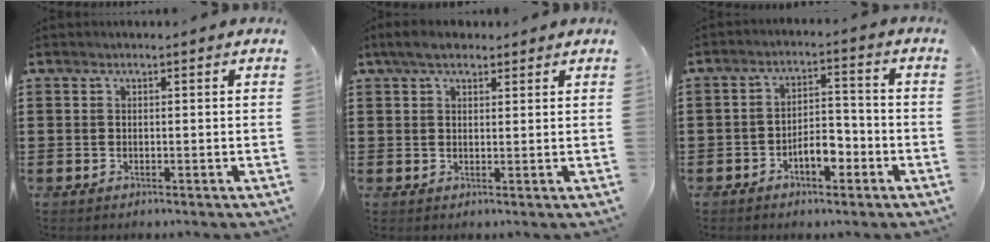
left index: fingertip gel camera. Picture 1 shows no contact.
{"total": 3.9, "force": [2.9, 1.6, 2.1], "torque": [-0.049, 0.006, 0.052]}
{"total": 5.2, "force": [-2.8, 2.4, 3.6], "torque": [-0.061, 0.013, -0.052]}